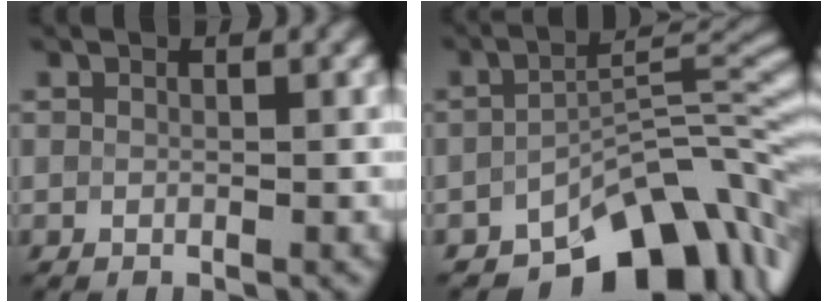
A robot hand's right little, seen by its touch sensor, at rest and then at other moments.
{"total": 9.7, "force": [-6.7, 3.5, 6.1], "torque": [-0.074, 0.007, -0.108]}